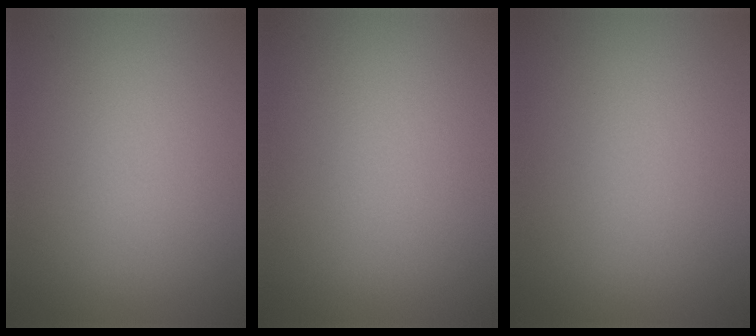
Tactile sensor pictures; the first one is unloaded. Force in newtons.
{"total": 0.0}
{"total": 0.0}